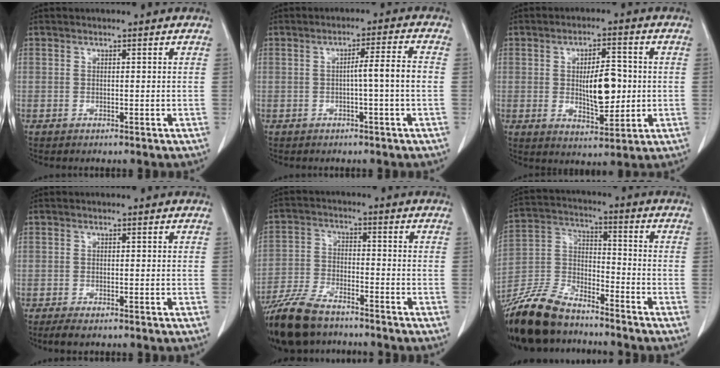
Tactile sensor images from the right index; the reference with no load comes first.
{"total": 4.4, "force": [-0.7, -0.7, 4.3], "torque": [-0.064, 0.009, -0.012]}
{"total": 8.4, "force": [0.1, 3.0, 7.8], "torque": [-0.127, -0.001, 0.006]}
{"total": 2.3, "force": [-1.8, 0.5, 1.3], "torque": [-0.025, -0.006, -0.029]}
{"total": 12.0, "force": [-9.7, 3.8, 5.9], "torque": [-0.120, -0.021, -0.177]}
{"total": 15.8, "force": [-13.5, 4.9, 6.4], "torque": [-0.136, 0.000, -0.256]}